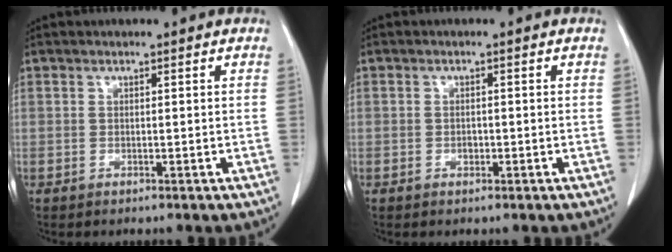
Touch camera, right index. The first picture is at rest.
{"total": 1.0, "force": [-0.3, 0.7, 0.6], "torque": [-0.011, 0.001, -0.004]}